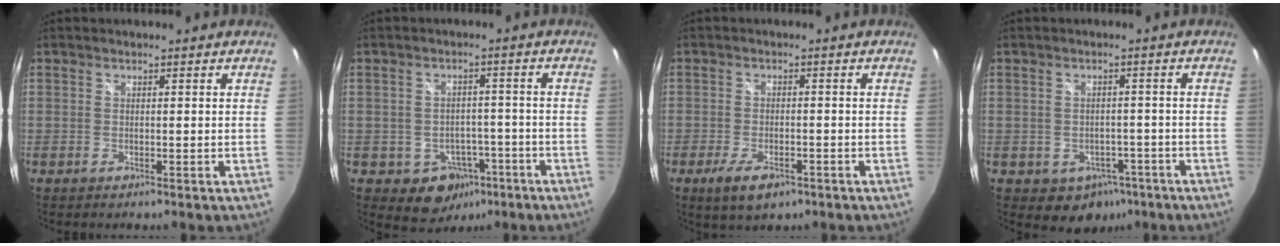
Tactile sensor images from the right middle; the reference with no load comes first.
{"total": 7.5, "force": [-3.8, 6.1, 2.1], "torque": [-0.043, 0.021, -0.030]}
{"total": 6.1, "force": [-3.6, 2.6, 4.2], "torque": [-0.095, -0.017, -0.061]}
{"total": 6.1, "force": [-3.2, 4.9, 1.9], "torque": [-0.041, 0.008, -0.026]}